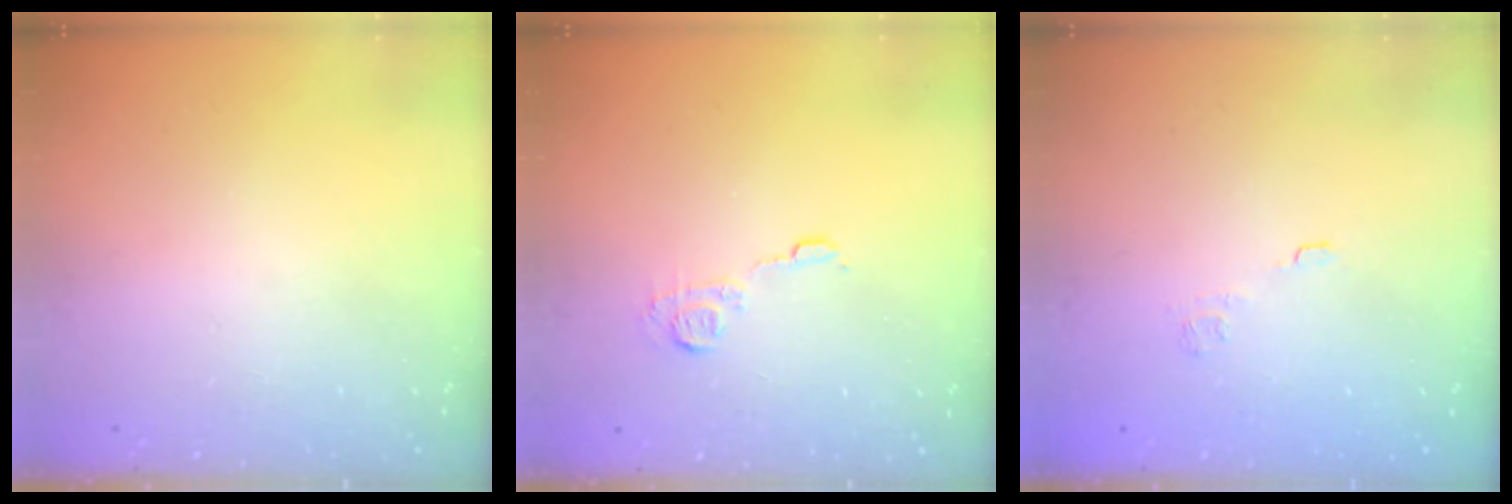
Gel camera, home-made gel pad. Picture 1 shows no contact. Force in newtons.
{"total": 7.3, "press": 7.3, "slide": 0.1}
{"total": 6.5, "press": 6.4, "slide": 1.1}